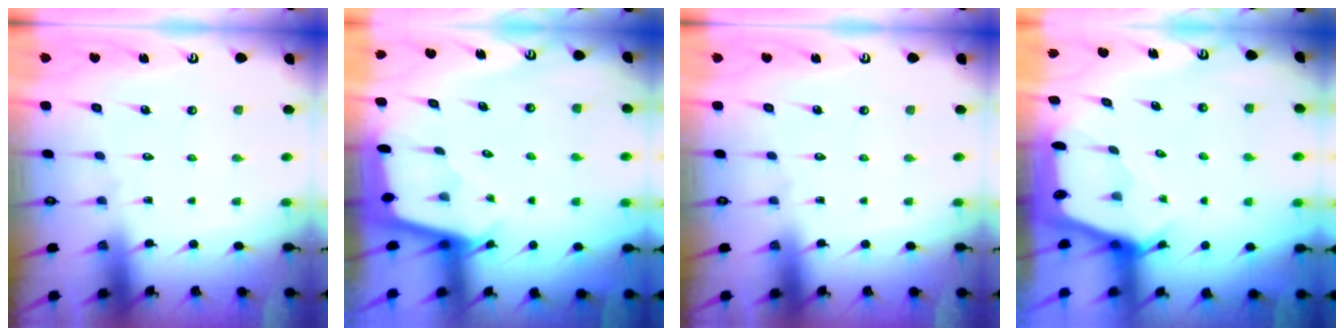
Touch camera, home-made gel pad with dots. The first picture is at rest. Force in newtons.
{"total": 2.0, "press": 2.0, "slide": 0.2}
{"total": 0.0}
{"total": 2.5, "press": 2.4, "slide": 0.3}